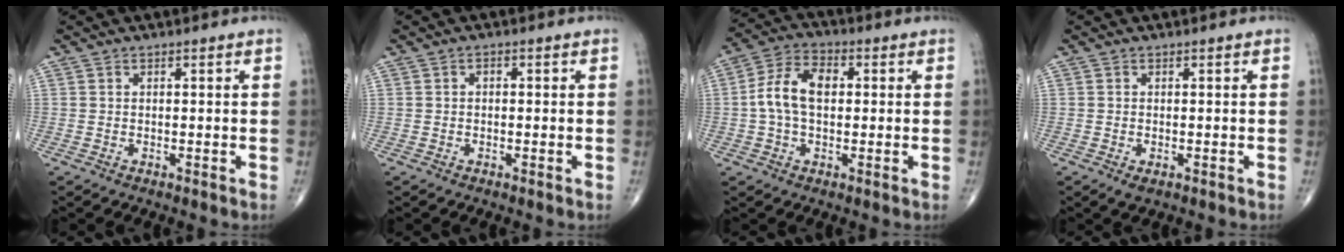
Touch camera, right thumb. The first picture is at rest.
{"total": 0.9, "force": [0.0, 0.6, 0.7], "torque": [-0.002, 0.002, -0.005]}
{"total": 9.1, "force": [0.5, 5.6, 7.2], "torque": [-0.139, 0.025, 0.002]}
{"total": 1.5, "force": [-0.6, 0.7, 1.1], "torque": [-0.018, -0.001, -0.005]}